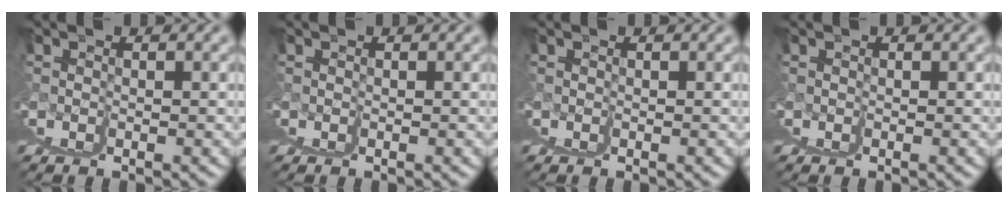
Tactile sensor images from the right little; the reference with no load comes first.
{"total": 0.0}
{"total": 0.0}
{"total": 0.0}